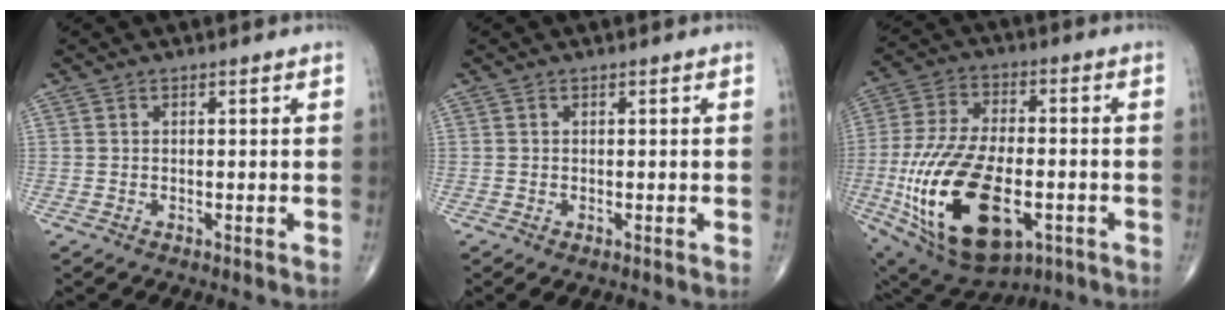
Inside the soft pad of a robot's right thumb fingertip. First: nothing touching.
{"total": 1.2, "force": [-0.4, 0.7, 0.9], "torque": [-0.012, -0.003, -0.001]}
{"total": 24.8, "force": [-6.8, 13.0, 20.0], "torque": [-0.403, 0.001, -0.098]}